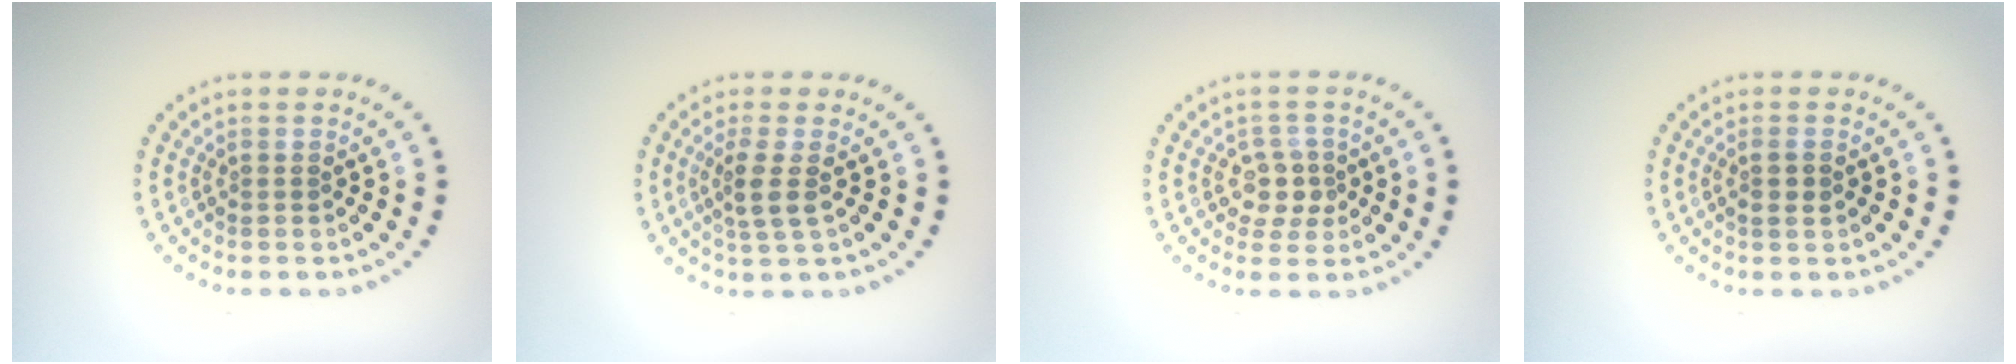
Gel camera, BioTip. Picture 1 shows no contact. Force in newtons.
{"total": 2.4, "press": 1.9, "slide": 1.5}
{"total": 2.5, "press": 2.2, "slide": 1.1}
{"total": 1.3, "press": 1.3, "slide": 0.4}